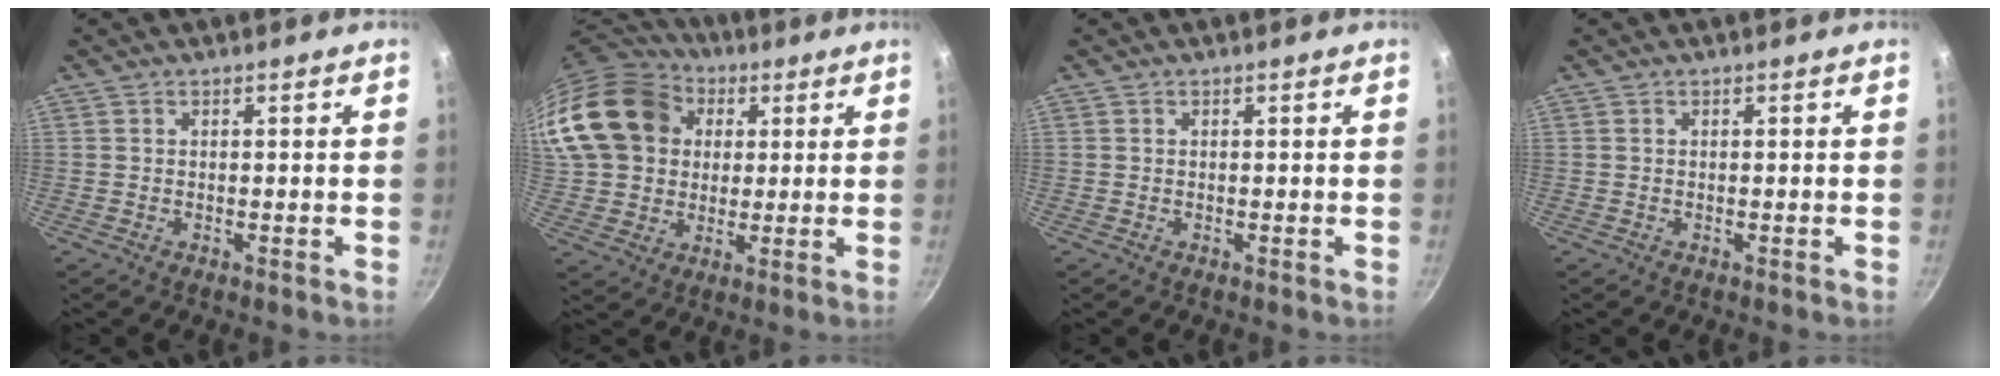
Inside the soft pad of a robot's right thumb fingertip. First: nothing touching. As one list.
[{"total": 20.3, "force": [5.4, 16.3, 10.8], "torque": [-0.193, 0.022, 0.098]}, {"total": 0.0}, {"total": 0.0}]